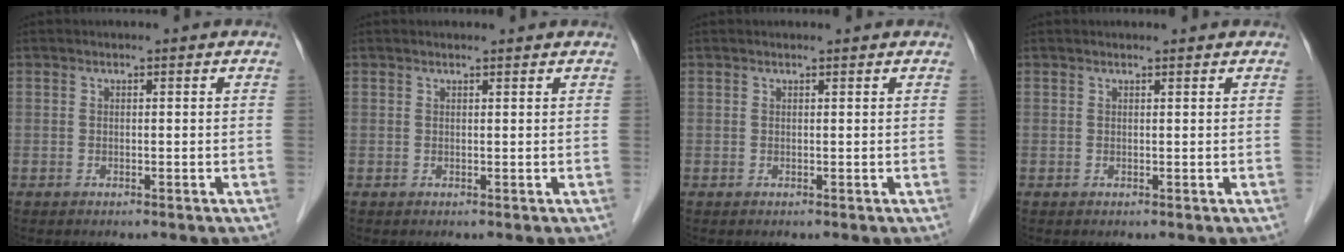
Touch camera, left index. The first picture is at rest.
{"total": 1.9, "force": [1.9, 0.1, 0.4], "torque": [-0.011, 0.010, 0.022]}
{"total": 1.0, "force": [1.0, 0.0, 0.2], "torque": [-0.009, 0.008, 0.014]}
{"total": 1.6, "force": [1.6, 0.1, 0.3], "torque": [-0.009, 0.010, 0.020]}